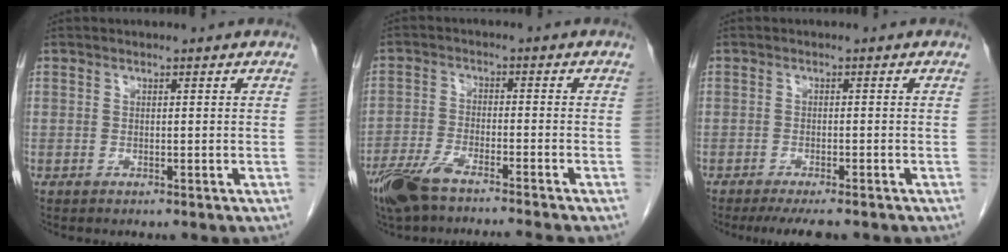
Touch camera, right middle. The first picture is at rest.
{"total": 9.5, "force": [-8.0, 0.2, 5.2], "torque": [-0.095, -0.022, -0.139]}
{"total": 6.0, "force": [-4.9, 1.0, 3.3], "torque": [-0.045, -0.011, -0.074]}